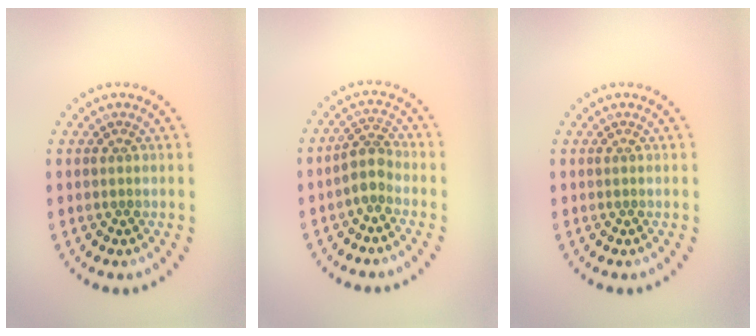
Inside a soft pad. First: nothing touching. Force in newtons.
{"total": 2.2, "press": 1.7, "slide": 1.3}
{"total": 0.0}